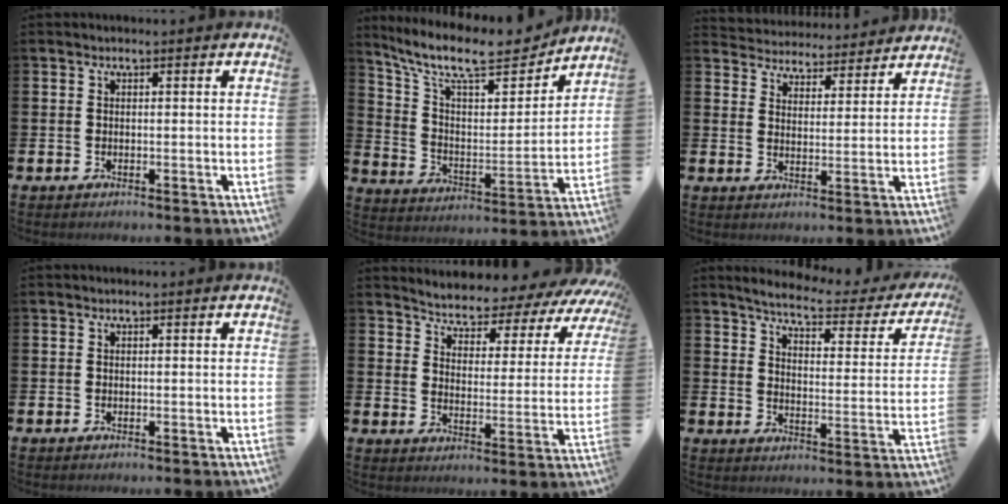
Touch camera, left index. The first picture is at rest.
{"total": 12.1, "force": [10.6, 3.1, 5.0], "torque": [-0.132, -0.068, 0.182]}
{"total": 4.6, "force": [4.5, 1.1, -0.5], "torque": [-0.006, -0.042, 0.076]}
{"total": 0.0}
{"total": 4.2, "force": [4.0, 1.2, 0.3], "torque": [-0.023, -0.044, 0.059]}
{"total": 5.1, "force": [4.6, 0.9, 2.1], "torque": [-0.056, -0.036, 0.069]}